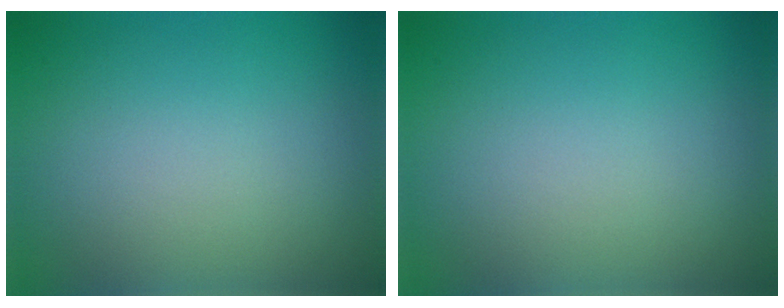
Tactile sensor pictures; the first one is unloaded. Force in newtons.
{"total": 0.0}